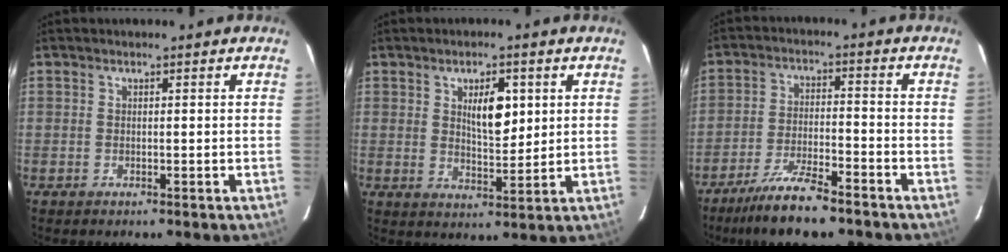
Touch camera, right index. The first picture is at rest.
{"total": 6.6, "force": [2.0, 2.7, 5.7], "torque": [-0.093, 0.001, 0.039]}
{"total": 9.8, "force": [-7.7, 1.2, 5.9], "torque": [-0.107, -0.022, -0.137]}